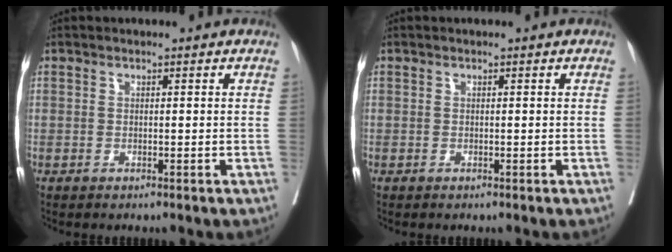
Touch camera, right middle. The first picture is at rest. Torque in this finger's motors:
{"motor_torque": [0.63, -0.53, 0.04, 0.00]}